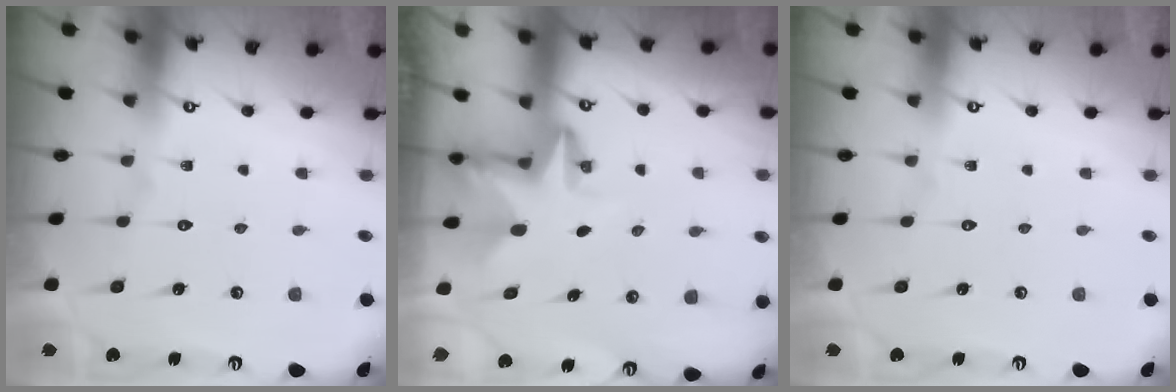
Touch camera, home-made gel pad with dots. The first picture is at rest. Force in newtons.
{"total": 2.9, "press": 2.9, "slide": 0.2}
{"total": 0.0}